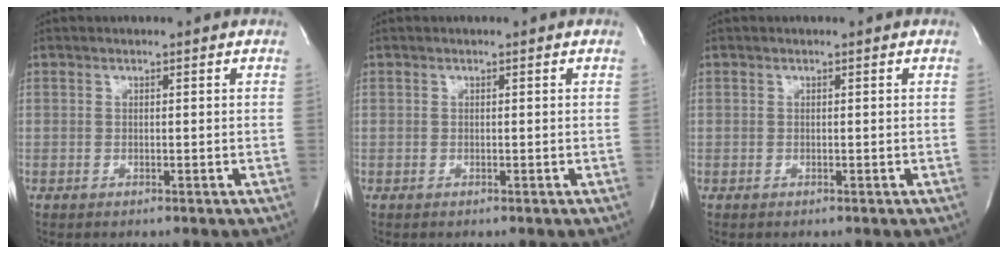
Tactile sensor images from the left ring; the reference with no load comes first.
{"total": 0.0}
{"total": 0.0}